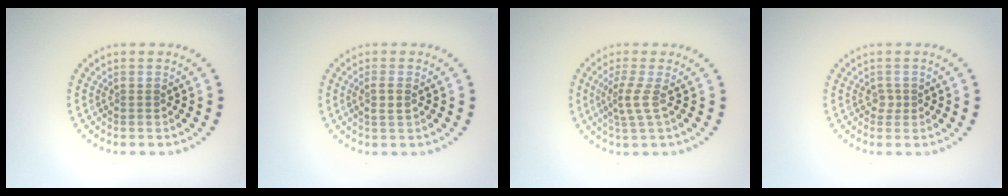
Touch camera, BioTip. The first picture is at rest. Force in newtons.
{"total": 1.2, "press": 1.1, "slide": 0.5}
{"total": 2.2, "press": 1.5, "slide": 1.5}
{"total": 0.9, "press": 0.6, "slide": 0.6}